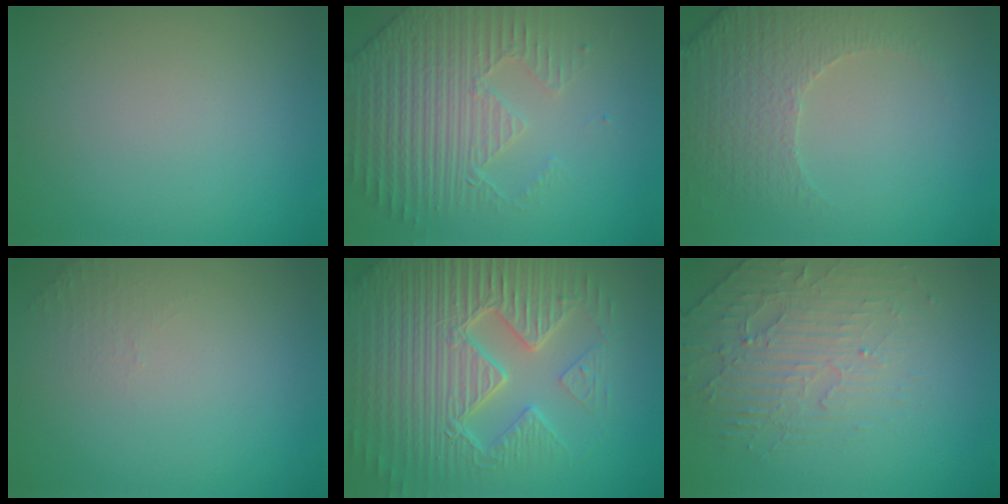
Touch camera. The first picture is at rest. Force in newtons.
{"total": 4.7, "press": 4.6, "slide": 1.1}
{"total": 4.7, "press": 3.6, "slide": 3.0}
{"total": 0.5, "press": 0.4, "slide": 0.4}
{"total": 9.7, "press": 6.9, "slide": 6.8}
{"total": 2.8, "press": 2.3, "slide": 1.6}